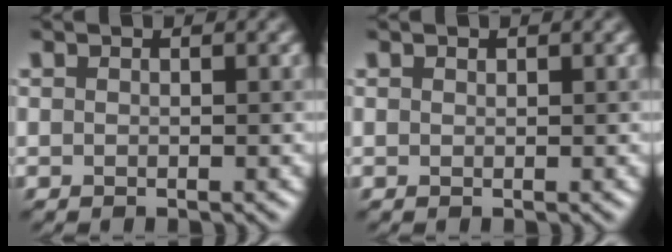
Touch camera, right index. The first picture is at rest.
{"total": 0.0}